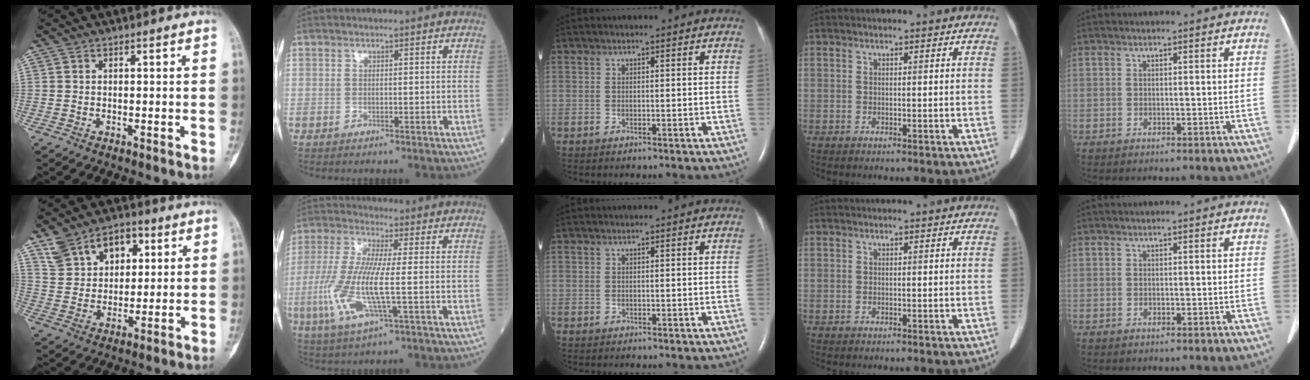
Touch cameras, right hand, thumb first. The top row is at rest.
{"thumb": {"total": 12.0, "force": [5.9, 8.3, 6.4], "torque": [-0.072, -0.007, 0.110]}, "index": {"total": 11.3, "force": [-2.2, 1.6, 10.9], "torque": [-0.248, -0.010, -0.046]}}